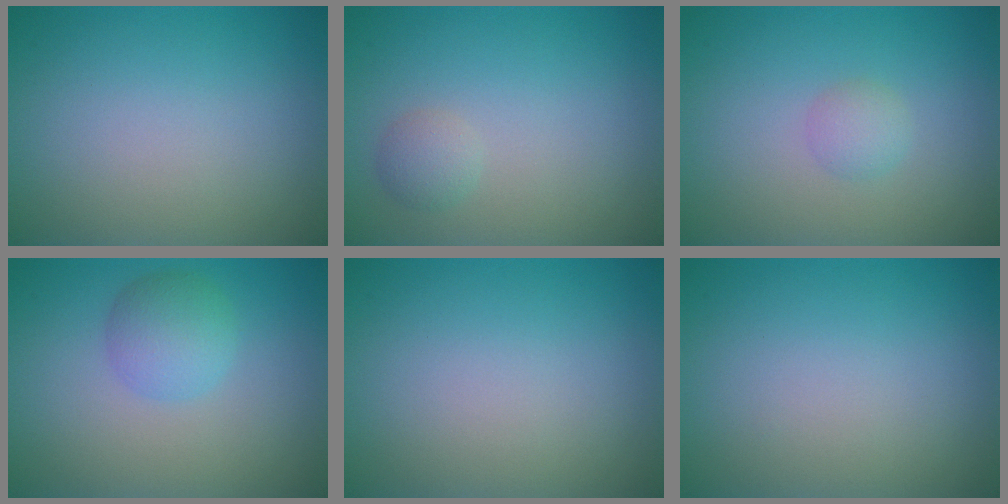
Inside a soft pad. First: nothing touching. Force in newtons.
{"total": 1.3, "press": 1.3, "slide": 0.0}
{"total": 1.3, "press": 1.3, "slide": 0.1}
{"total": 2.9, "press": 2.9, "slide": 0.0}
{"total": 0.0}
{"total": 0.0}